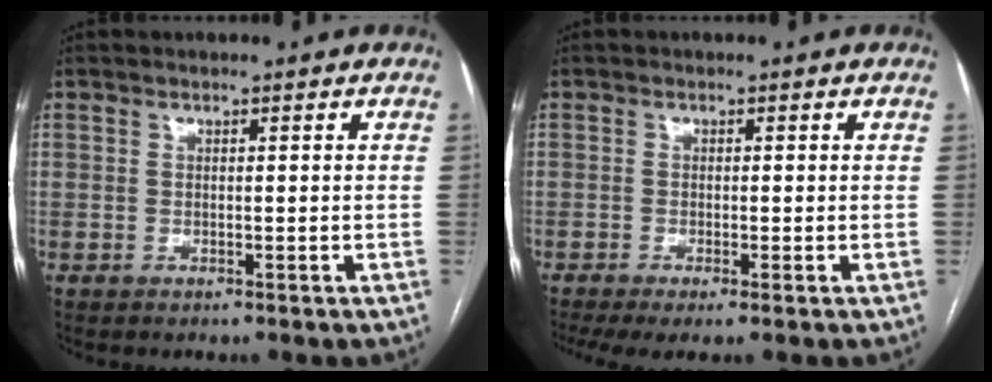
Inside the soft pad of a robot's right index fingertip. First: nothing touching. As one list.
[{"total": 4.7, "force": [-2.9, 0.7, 3.6], "torque": [-0.061, -0.009, -0.050]}]